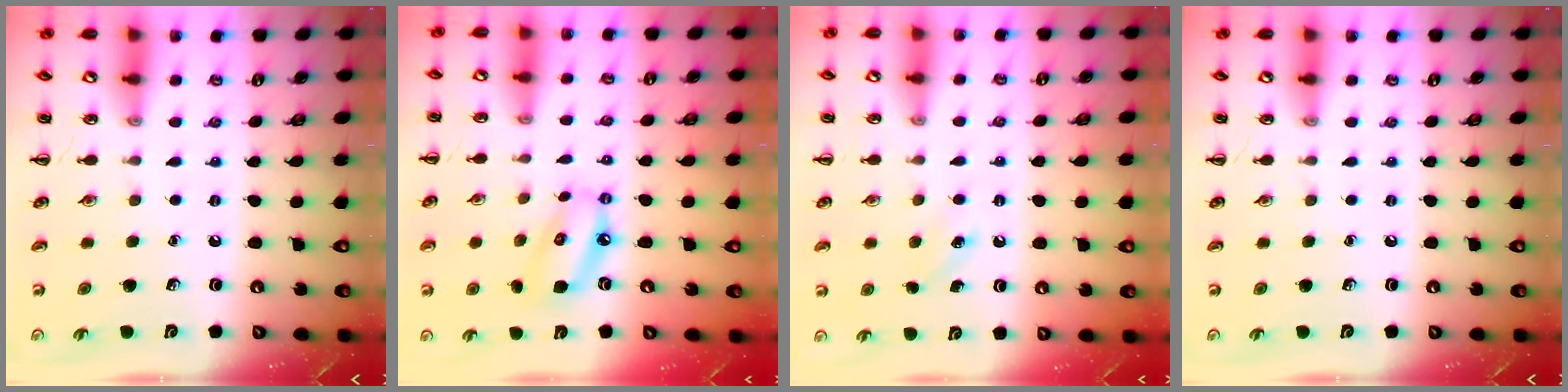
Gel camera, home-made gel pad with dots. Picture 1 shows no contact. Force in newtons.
{"total": 9.8, "press": 9.4, "slide": 2.4}
{"total": 4.7, "press": 4.5, "slide": 1.1}
{"total": 0.0}